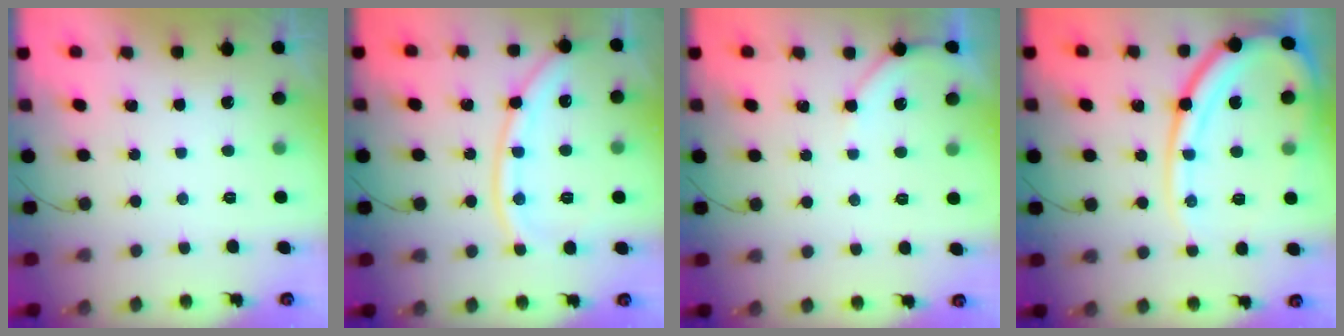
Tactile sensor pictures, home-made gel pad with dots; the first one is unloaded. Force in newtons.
{"total": 12.0, "press": 11.9, "slide": 1.5}
{"total": 4.0, "press": 3.9, "slide": 0.7}
{"total": 16.1, "press": 16.0, "slide": 2.3}